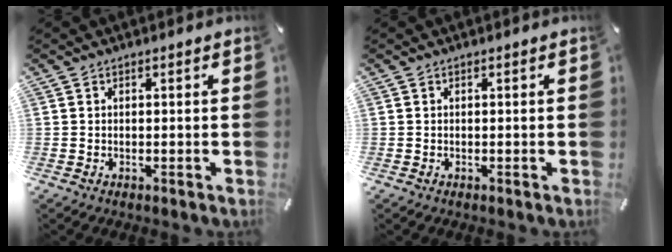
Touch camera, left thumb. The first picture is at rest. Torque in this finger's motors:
{"motor_torque": [-0.16, 0.08, -0.07, -0.03, -0.01]}